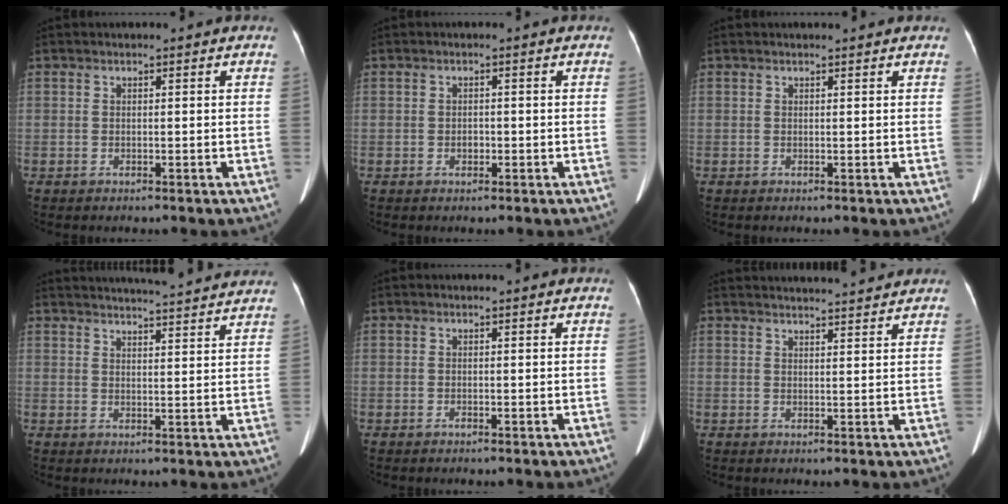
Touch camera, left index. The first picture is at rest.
{"total": 0.9, "force": [-0.3, 0.7, 0.5], "torque": [-0.009, 0.002, -0.006]}
{"total": 1.9, "force": [1.8, 0.2, 0.5], "torque": [-0.009, 0.009, 0.020]}
{"total": 20.4, "force": [19.4, 0.8, 6.3], "torque": [-0.091, -0.010, 0.240]}
{"total": 0.0}
{"total": 10.5, "force": [10.1, 0.3, 2.9], "torque": [-0.041, 0.015, 0.126]}